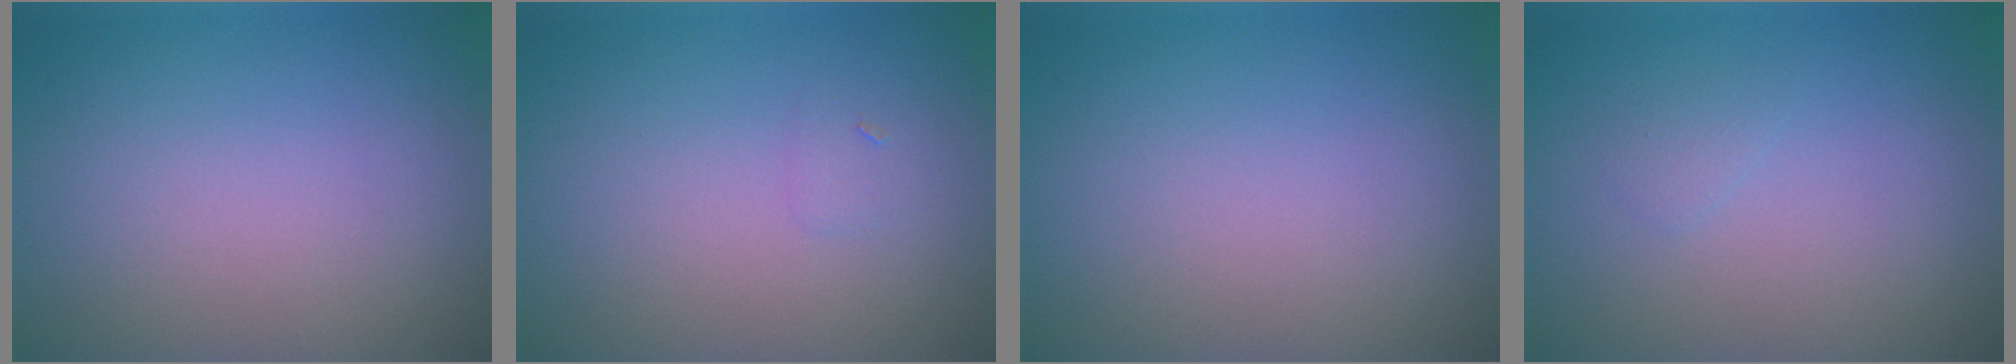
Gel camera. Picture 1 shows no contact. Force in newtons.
{"total": 0.5, "press": 0.5, "slide": 0.1}
{"total": 0.0}
{"total": 0.7, "press": 0.7, "slide": 0.1}